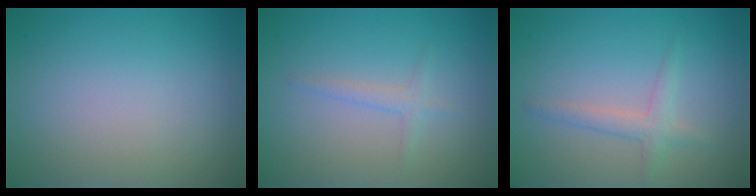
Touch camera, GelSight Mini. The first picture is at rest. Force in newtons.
{"total": 1.2, "press": 1.2, "slide": 0.1}
{"total": 1.2, "press": 1.2, "slide": 0.1}